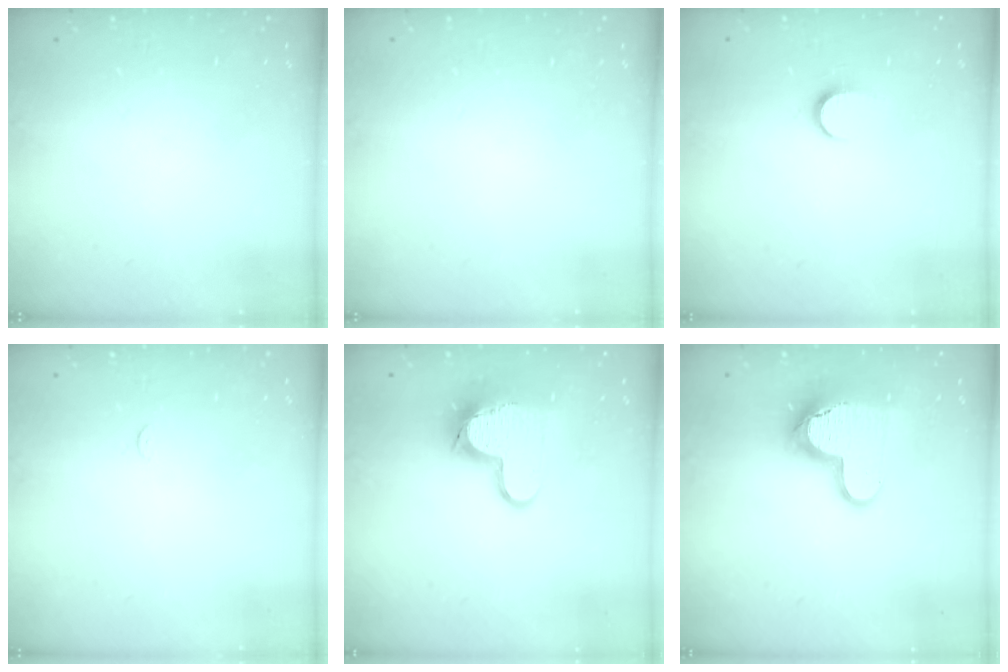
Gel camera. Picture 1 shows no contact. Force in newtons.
{"total": 0.0}
{"total": 5.7, "press": 5.7, "slide": 0.6}
{"total": 2.3, "press": 2.3, "slide": 0.3}
{"total": 13.2, "press": 13.2, "slide": 1.1}
{"total": 14.6, "press": 14.5, "slide": 1.2}